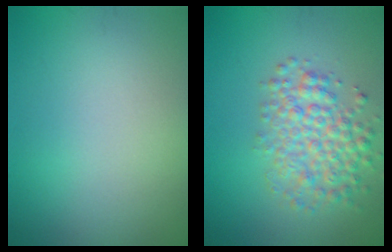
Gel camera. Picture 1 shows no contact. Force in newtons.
{"total": 4.3, "press": 4.3, "slide": 0.1}